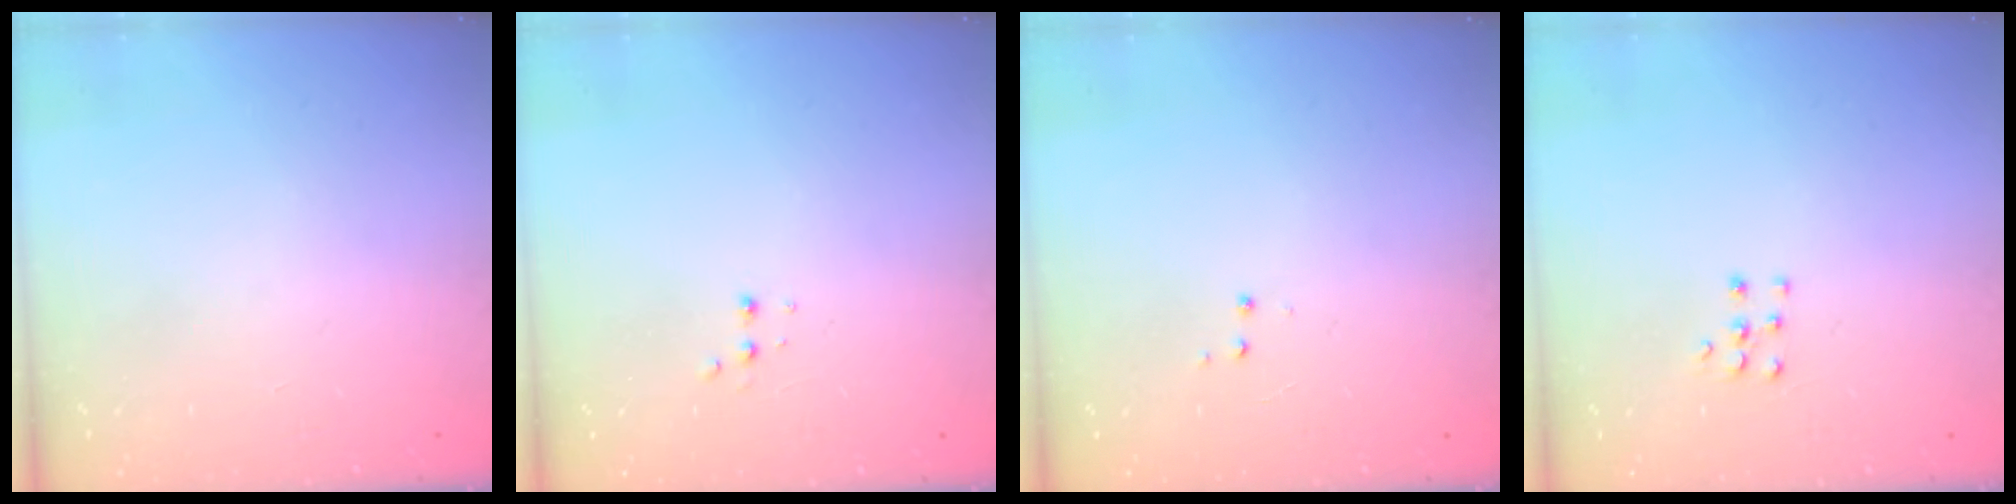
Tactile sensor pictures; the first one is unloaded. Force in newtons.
{"total": 2.9, "press": 2.7, "slide": 1.0}
{"total": 2.9, "press": 2.8, "slide": 0.4}
{"total": 4.6, "press": 4.5, "slide": 0.5}